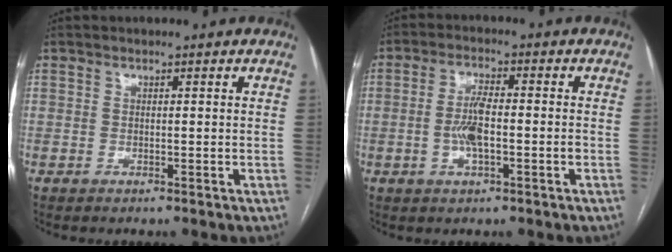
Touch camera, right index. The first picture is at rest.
{"total": 5.5, "force": [-1.2, 1.3, 5.2], "torque": [-0.107, 0.005, -0.022]}